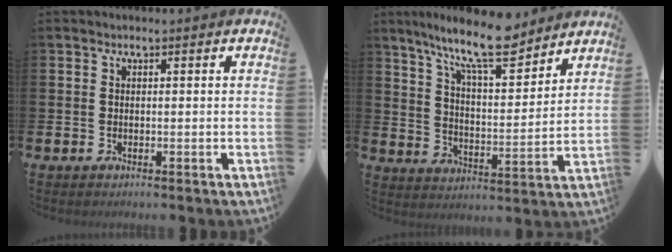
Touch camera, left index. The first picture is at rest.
{"total": 11.9, "force": [10.2, 2.4, 5.6], "torque": [-0.114, -0.059, 0.176]}